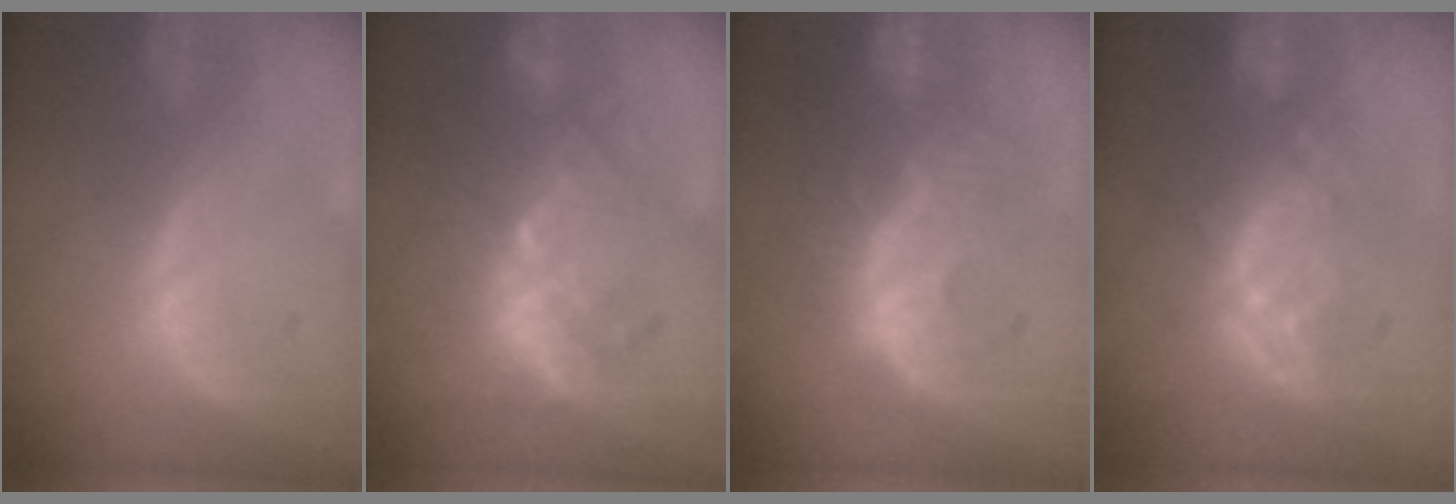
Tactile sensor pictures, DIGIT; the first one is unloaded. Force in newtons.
{"total": 9.5, "press": 9.0, "slide": 3.0}
{"total": 10.6, "press": 9.9, "slide": 3.8}
{"total": 9.5, "press": 8.2, "slide": 4.7}